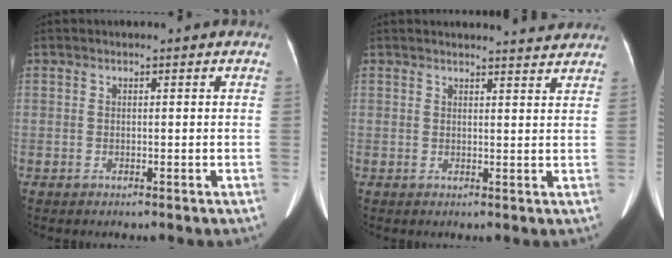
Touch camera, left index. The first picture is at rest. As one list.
[{"total": 3.3, "force": [3.2, 0.2, 0.6], "torque": [-0.014, -0.007, 0.030]}]